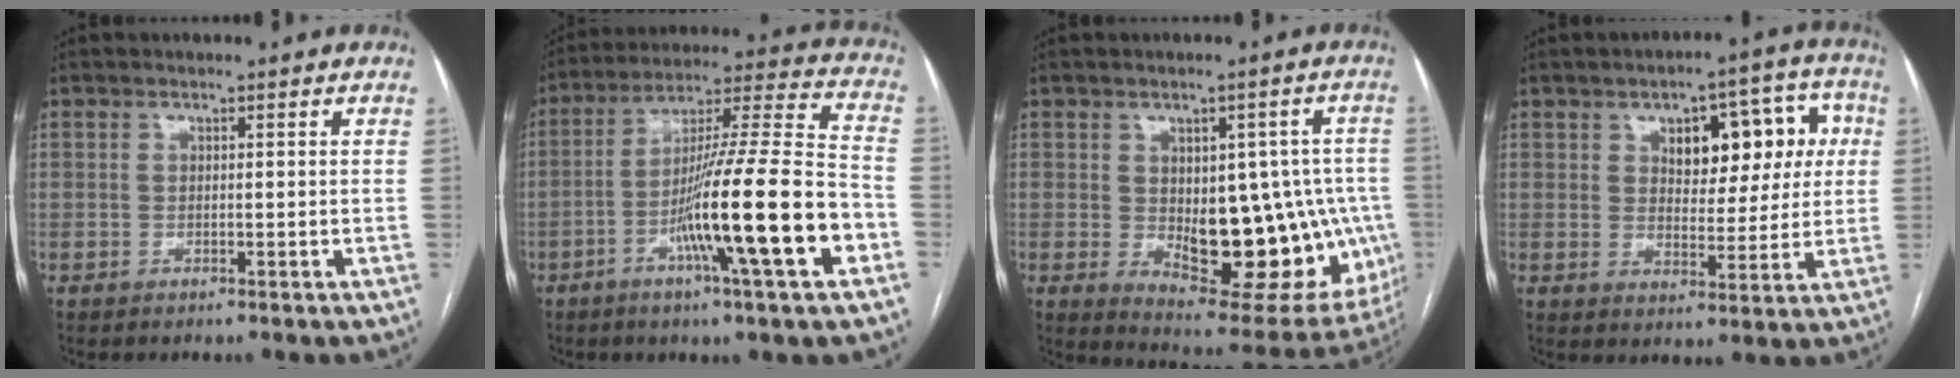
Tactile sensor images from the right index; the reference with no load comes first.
{"total": 19.9, "force": [-6.9, -0.2, 18.7], "torque": [-0.304, -0.009, -0.118]}
{"total": 20.1, "force": [-2.2, 9.3, 17.7], "torque": [-0.191, 0.008, 0.000]}
{"total": 11.1, "force": [3.2, 5.6, 9.0], "torque": [-0.104, 0.034, 0.047]}